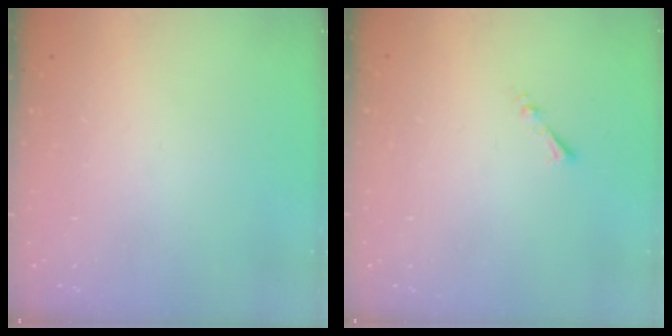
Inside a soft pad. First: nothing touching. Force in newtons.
{"total": 1.3, "press": 1.2, "slide": 0.3}